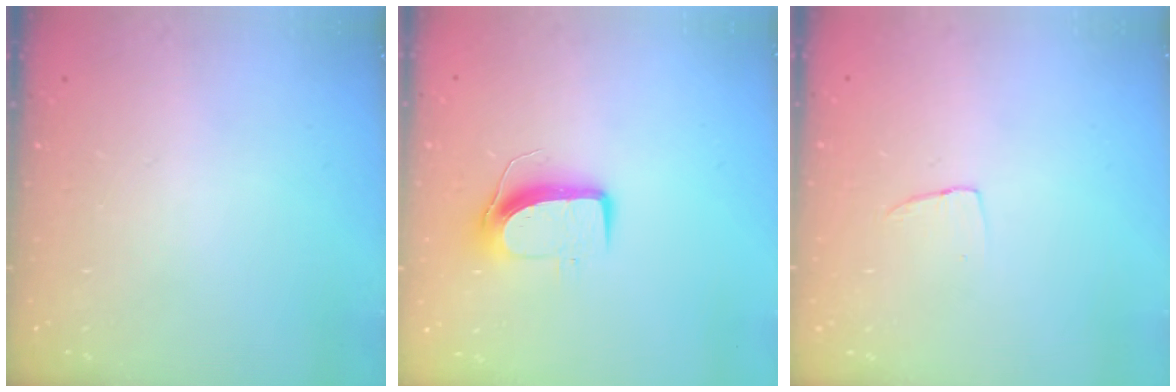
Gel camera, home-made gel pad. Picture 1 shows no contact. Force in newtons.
{"total": 9.9, "press": 9.8, "slide": 1.1}
{"total": 2.9, "press": 2.9, "slide": 0.1}